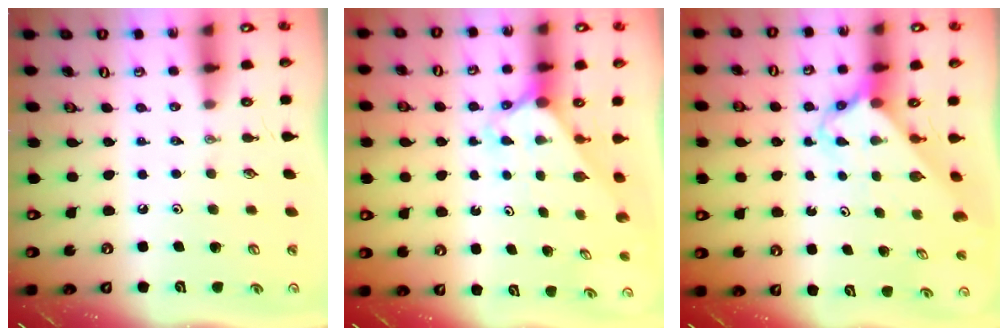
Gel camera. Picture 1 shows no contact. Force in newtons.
{"total": 2.0, "press": 2.0, "slide": 0.2}
{"total": 2.9, "press": 2.9, "slide": 0.3}